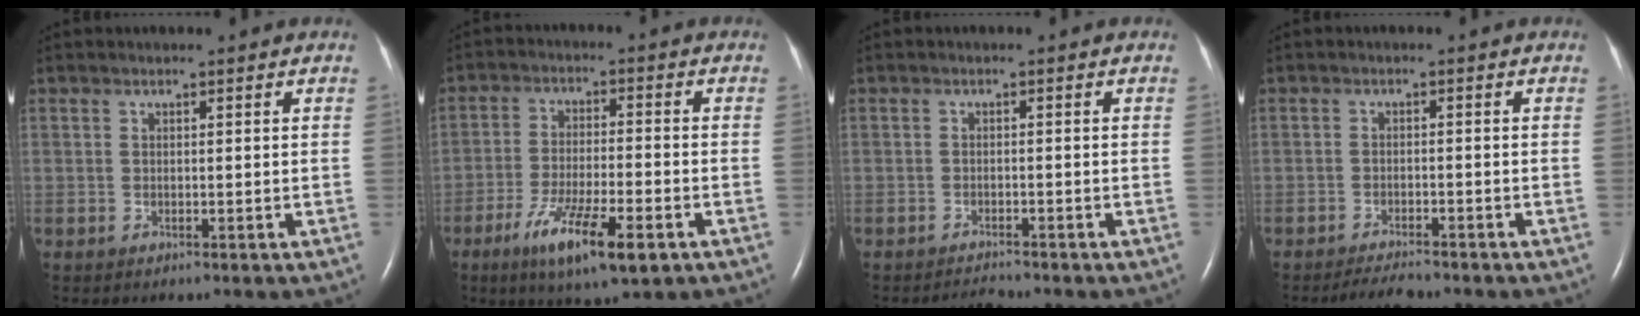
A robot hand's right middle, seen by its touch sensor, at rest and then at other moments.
{"total": 10.9, "force": [-5.7, 1.8, 9.1], "torque": [-0.170, -0.023, -0.093]}
{"total": 1.5, "force": [-1.5, 0.0, 0.0], "torque": [-0.005, -0.010, -0.023]}
{"total": 3.2, "force": [-3.0, 0.4, 1.0], "torque": [-0.025, -0.011, -0.050]}